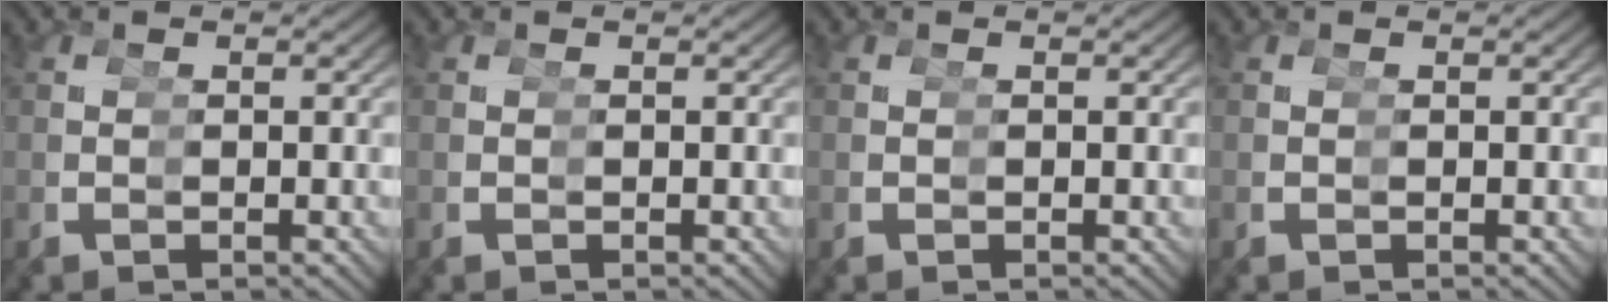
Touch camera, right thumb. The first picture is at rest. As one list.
[{"total": 0.0}, {"total": 0.0}, {"total": 0.0}]